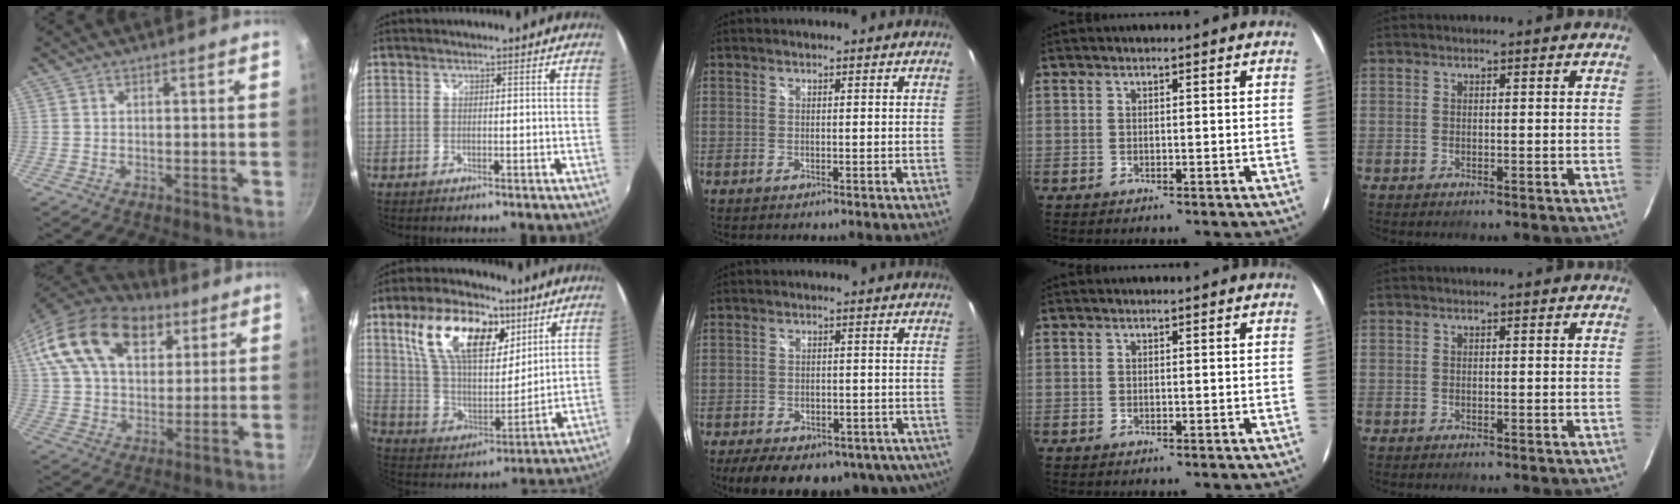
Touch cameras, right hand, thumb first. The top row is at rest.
{"thumb": {"total": 23.0, "force": [12.0, 13.8, 14.0], "torque": [-0.235, -0.010, 0.209]}, "index": {"total": 21.1, "force": [10.0, 11.1, 14.8], "torque": [-0.283, 0.023, 0.183]}, "middle": {"total": 19.1, "force": [-13.5, 9.3, 9.8], "torque": [-0.178, -0.014, -0.156]}}